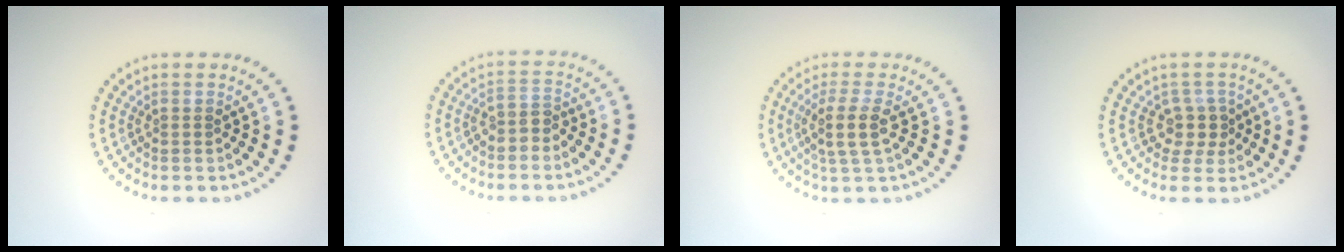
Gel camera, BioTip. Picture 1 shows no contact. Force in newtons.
{"total": 1.7, "press": 1.5, "slide": 0.7}
{"total": 2.9, "press": 2.4, "slide": 1.6}
{"total": 2.5, "press": 1.9, "slide": 1.6}